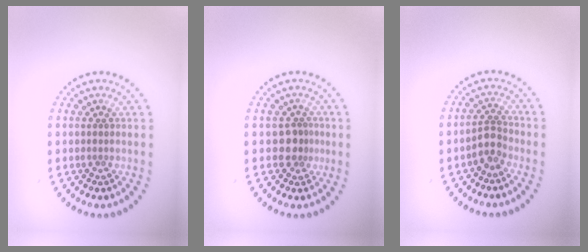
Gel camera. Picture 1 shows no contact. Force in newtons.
{"total": 2.0, "press": 1.5, "slide": 1.3}
{"total": 2.1, "press": 1.7, "slide": 1.2}